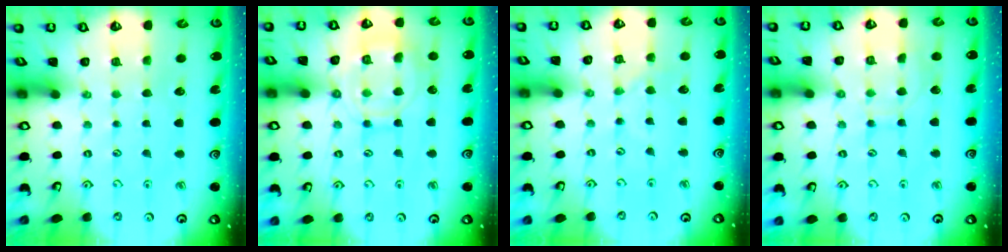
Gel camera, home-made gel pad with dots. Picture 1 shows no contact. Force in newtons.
{"total": 11.7, "press": 11.6, "slide": 1.2}
{"total": 0.0}
{"total": 6.9, "press": 6.8, "slide": 0.8}